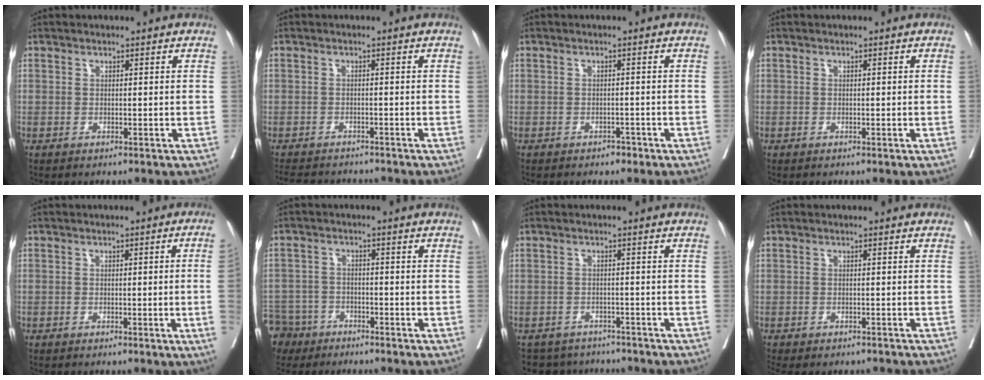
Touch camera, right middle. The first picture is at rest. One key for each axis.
{"total": 7.6, "fx": -7.0, "fy": 1.8, "fz": 2.1, "tx": -0.033, "ty": -0.008, "tz": -0.099}
{"total": 1.3, "fx": -1.0, "fy": 0.6, "fz": 0.6, "tx": -0.010, "ty": 0.000, "tz": -0.011}
{"total": 0.0}
{"total": 5.0, "fx": -1.0, "fy": -1.1, "fz": 4.8, "tx": -0.057, "ty": -0.003, "tz": -0.012}
{"total": 8.9, "fx": -6.6, "fy": 5.8, "fz": 1.3, "tx": -0.053, "ty": -0.006, "tz": -0.120}
{"total": 6.5, "fx": -5.9, "fy": 2.7, "fz": 0.7, "tx": -0.010, "ty": 0.000, "tz": -0.076}
{"total": 6.8, "fx": -5.7, "fy": 2.8, "fz": 2.3, "tx": -0.041, "ty": -0.005, "tz": -0.072}